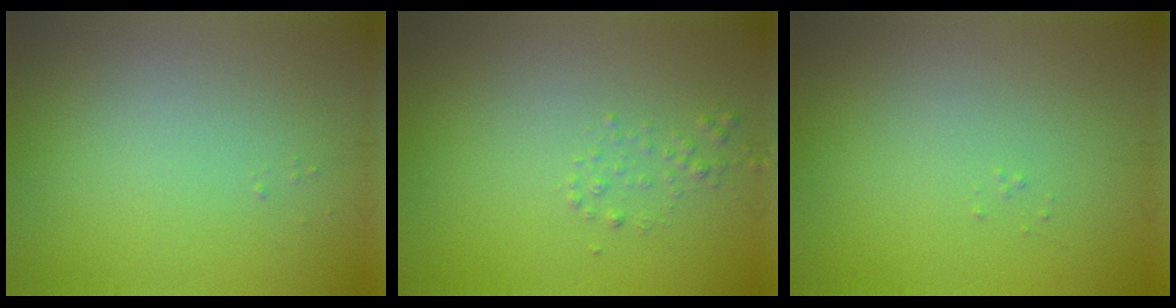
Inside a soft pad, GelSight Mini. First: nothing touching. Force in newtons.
{"total": 1.0, "press": 1.0, "slide": 0.1}
{"total": 0.0}